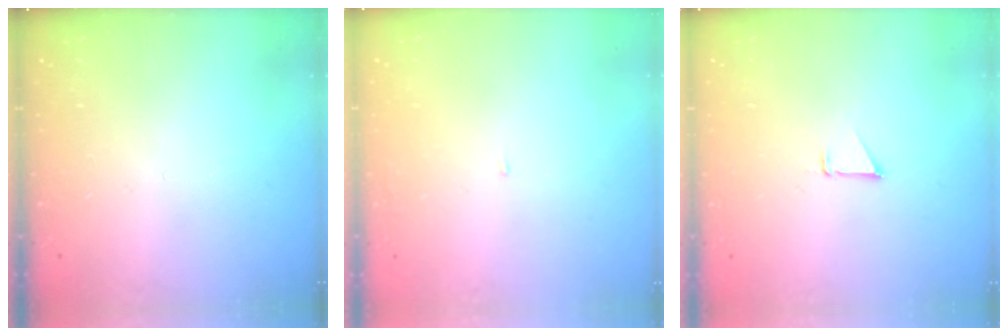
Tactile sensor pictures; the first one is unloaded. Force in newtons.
{"total": 2.1, "press": 2.1, "slide": 0.2}
{"total": 0.8, "press": 0.8, "slide": 0.1}